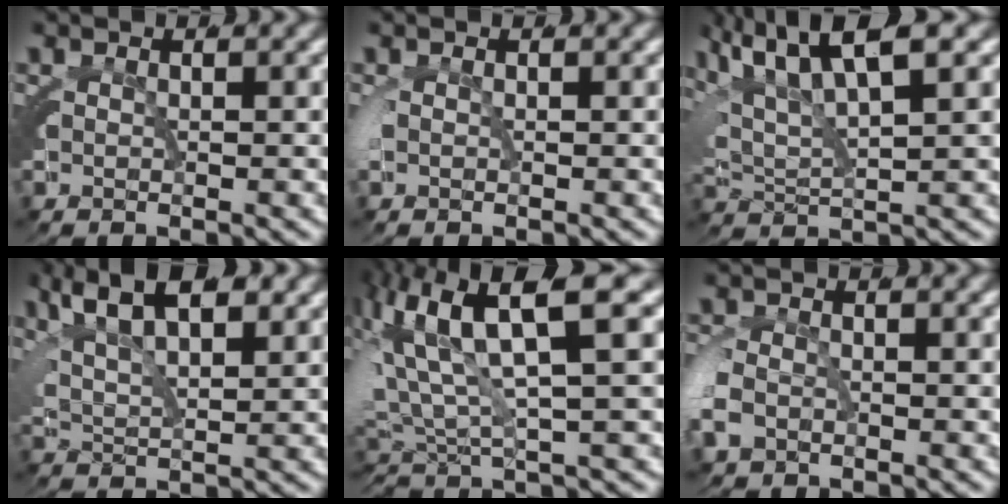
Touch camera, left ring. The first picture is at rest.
{"total": 0.6, "force": [-0.4, 0.5, 0.0], "torque": [-0.015, -0.006, -0.004]}
{"total": 7.6, "force": [3.8, 4.2, 5.1], "torque": [-0.109, 0.010, 0.057]}
{"total": 7.0, "force": [3.8, 4.0, 4.3], "torque": [-0.079, 0.015, 0.052]}
{"total": 8.9, "force": [2.3, 5.3, 6.8], "torque": [-0.142, 0.007, 0.031]}
{"total": 2.3, "force": [-1.3, 1.8, 0.4], "torque": [-0.021, -0.004, -0.024]}